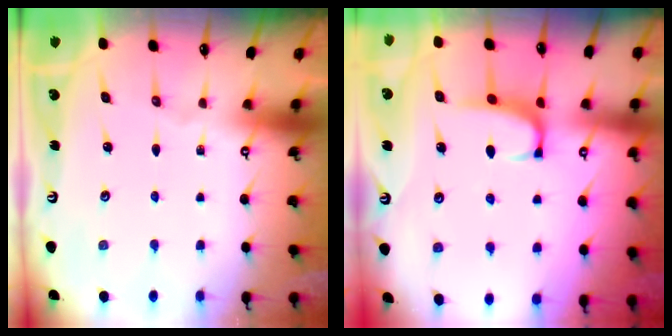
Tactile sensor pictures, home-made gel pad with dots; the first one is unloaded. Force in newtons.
{"total": 1.4, "press": 1.2, "slide": 0.7}